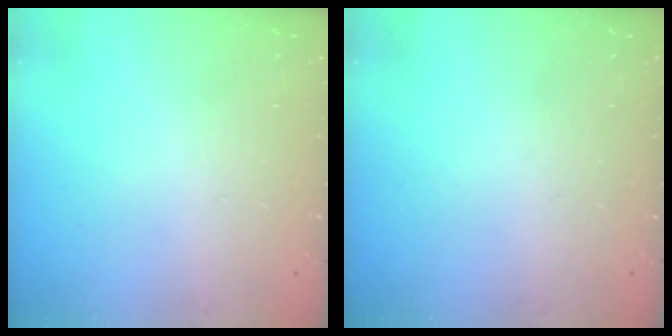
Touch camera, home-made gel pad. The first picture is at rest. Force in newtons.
{"total": 0.0}